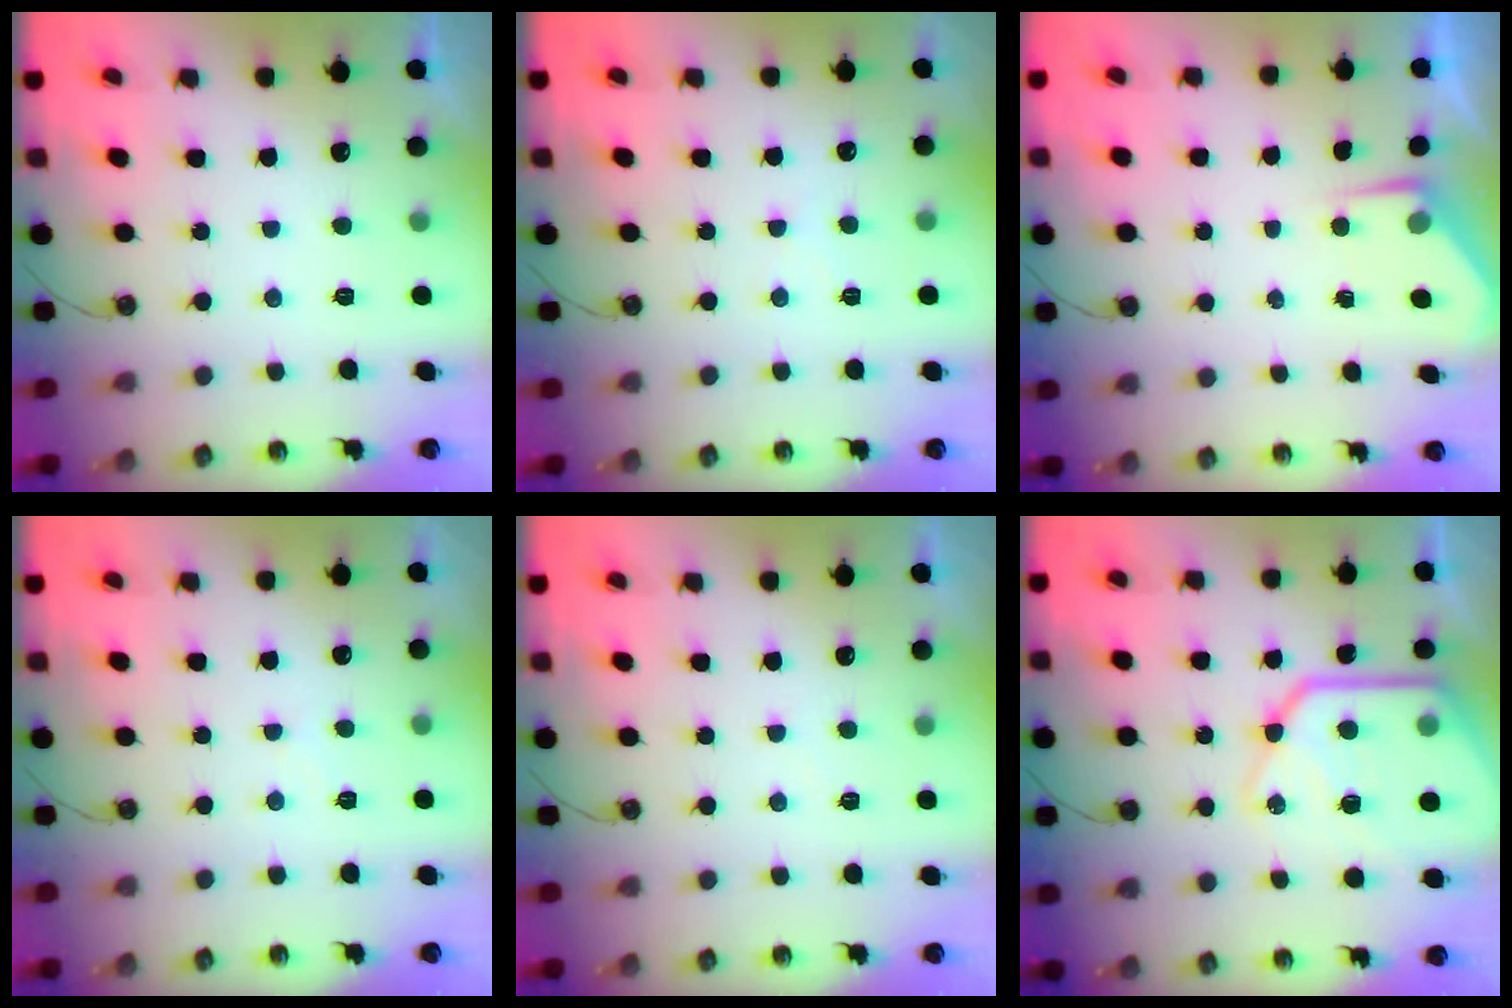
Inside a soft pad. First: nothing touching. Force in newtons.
{"total": 3.9, "press": 3.9, "slide": 0.7}
{"total": 3.1, "press": 3.1, "slide": 0.4}
{"total": 3.6, "press": 3.6, "slide": 0.6}
{"total": 3.1, "press": 3.1, "slide": 0.4}
{"total": 23.6, "press": 23.5, "slide": 2.4}